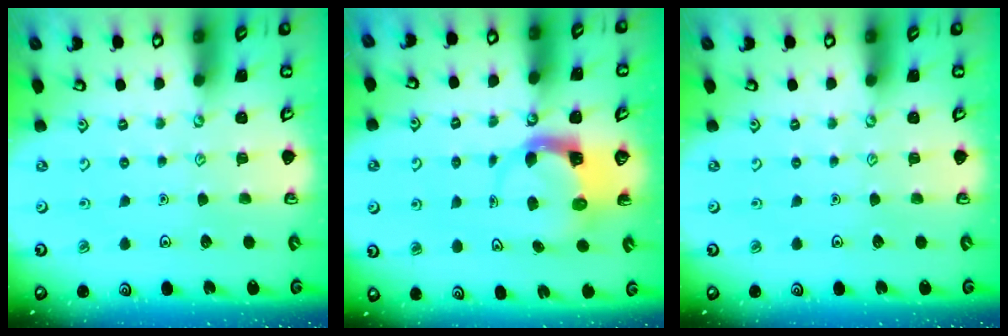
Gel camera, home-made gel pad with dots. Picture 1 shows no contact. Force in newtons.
{"total": 3.8, "press": 3.8, "slide": 0.6}
{"total": 0.0}